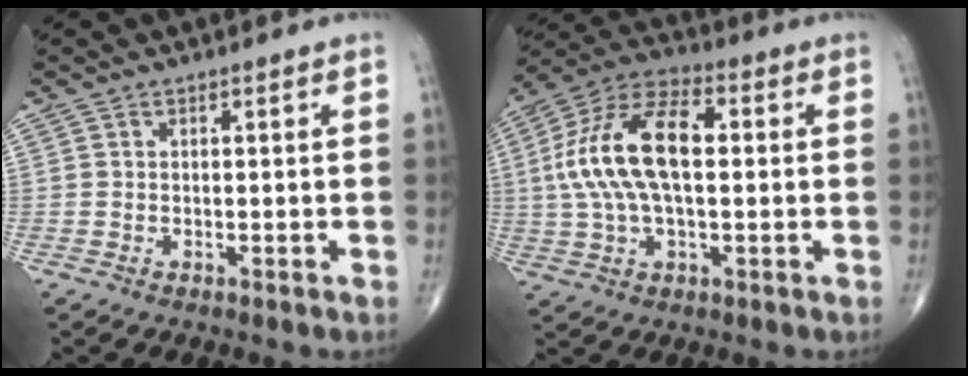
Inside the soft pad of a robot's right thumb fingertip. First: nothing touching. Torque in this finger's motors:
{"motor_torque": [-0.33, 1.52, 1.79, 0.26, 0.53]}